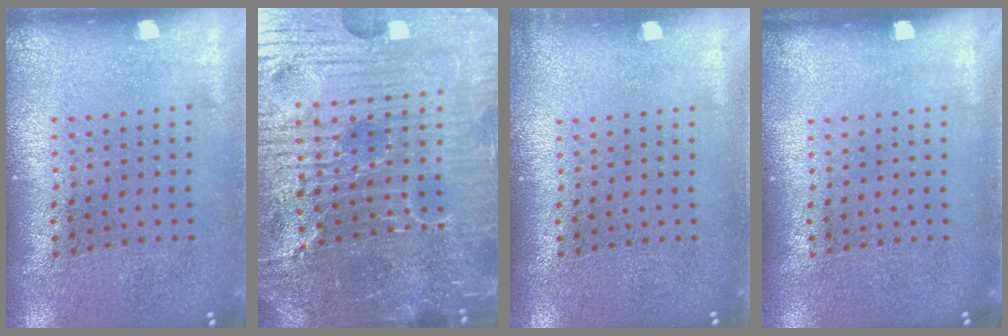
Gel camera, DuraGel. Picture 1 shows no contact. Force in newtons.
{"total": 6.5, "press": 5.9, "slide": 2.7}
{"total": 0.5, "press": 0.5, "slide": 0.1}
{"total": 0.0}